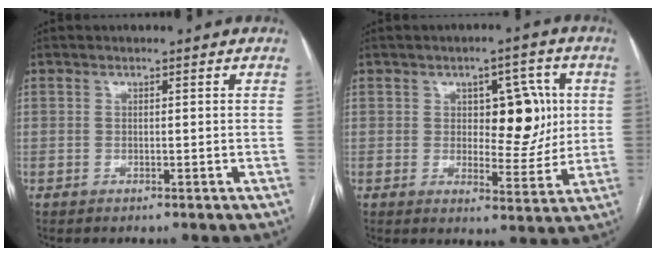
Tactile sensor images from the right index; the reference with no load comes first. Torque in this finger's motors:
{"motor_torque": [0.07, 0.24, 0.22, 0.02]}